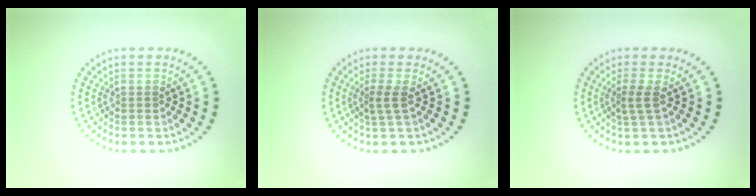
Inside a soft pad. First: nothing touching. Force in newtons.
{"total": 1.6, "press": 1.0, "slide": 1.2}
{"total": 1.6, "press": 1.0, "slide": 1.2}